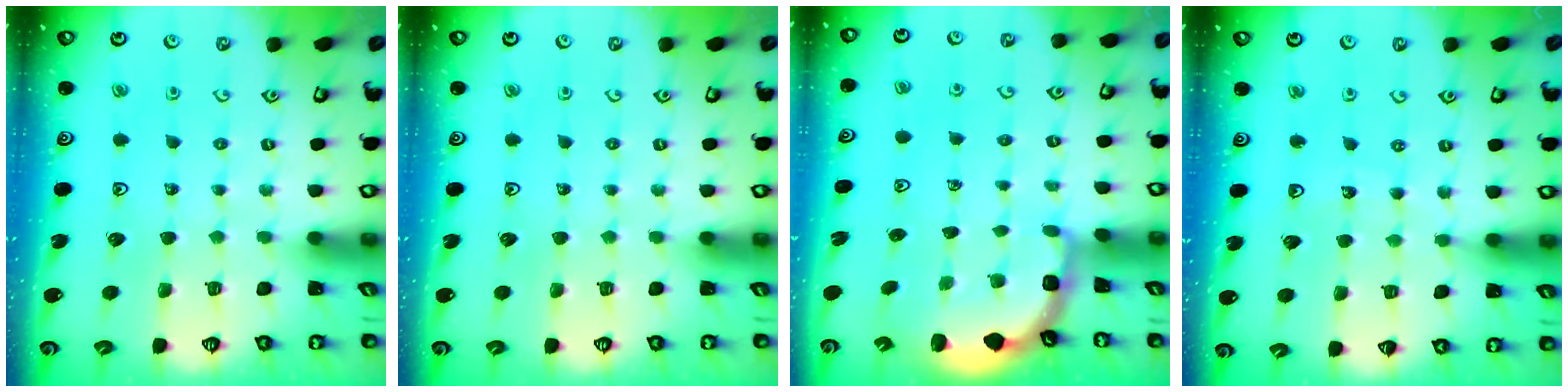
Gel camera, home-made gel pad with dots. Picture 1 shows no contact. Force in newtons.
{"total": 0.0}
{"total": 2.3, "press": 1.7, "slide": 1.6}
{"total": 4.3, "press": 3.7, "slide": 2.0}